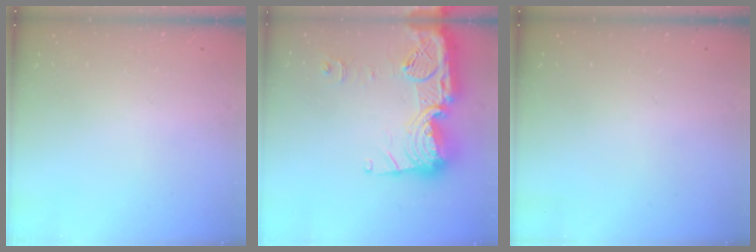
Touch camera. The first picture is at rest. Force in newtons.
{"total": 23.2, "press": 23.1, "slide": 2.1}
{"total": 0.0}